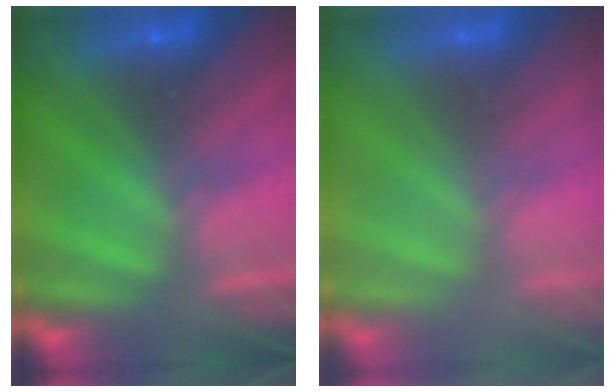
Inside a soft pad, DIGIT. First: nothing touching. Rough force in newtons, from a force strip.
{"total": 2.7}